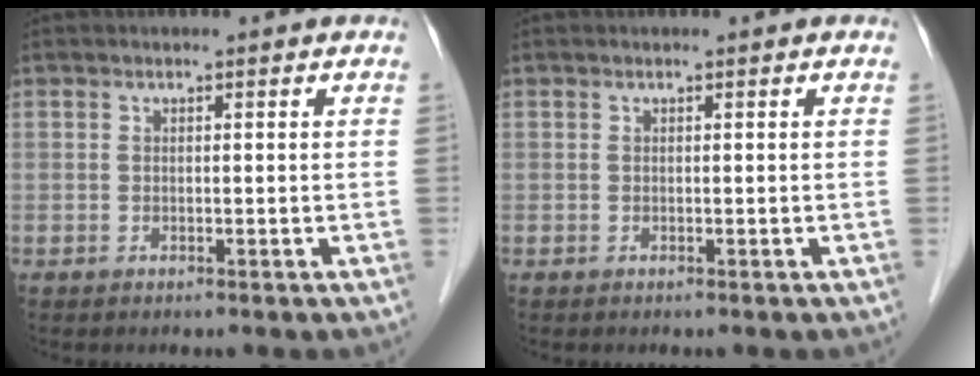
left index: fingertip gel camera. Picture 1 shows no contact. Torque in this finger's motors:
{"motor_torque": [-0.06, 0.06, 0.00, 0.00]}